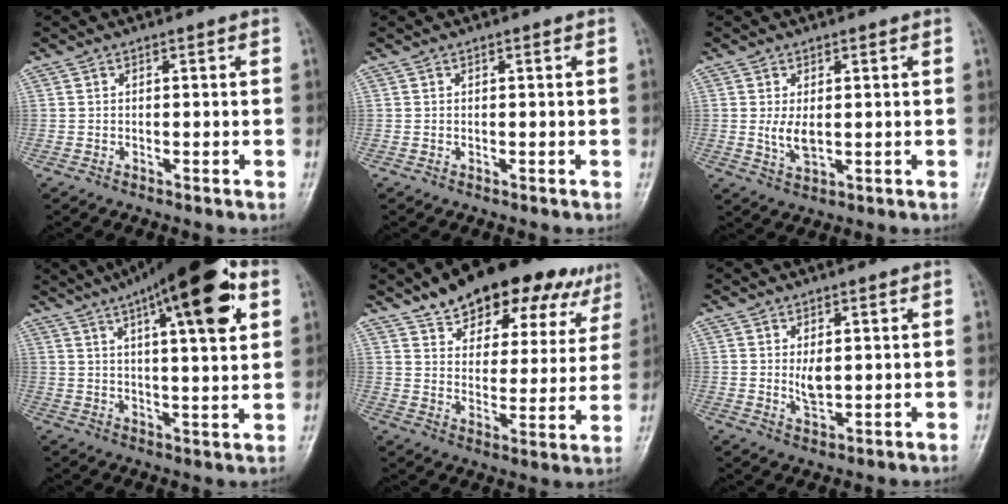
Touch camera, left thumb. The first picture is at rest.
{"total": 0.0}
{"total": 3.9, "force": [0.4, 2.1, 3.3], "torque": [-0.060, -0.012, 0.013]}
{"total": 20.3, "force": [9.6, 5.2, 17.1], "torque": [-0.243, -0.007, 0.141]}
{"total": 23.6, "force": [16.6, 10.7, 12.9], "torque": [-0.149, -0.038, 0.230]}
{"total": 3.6, "force": [0.8, 1.9, 3.0], "torque": [-0.044, -0.012, 0.018]}